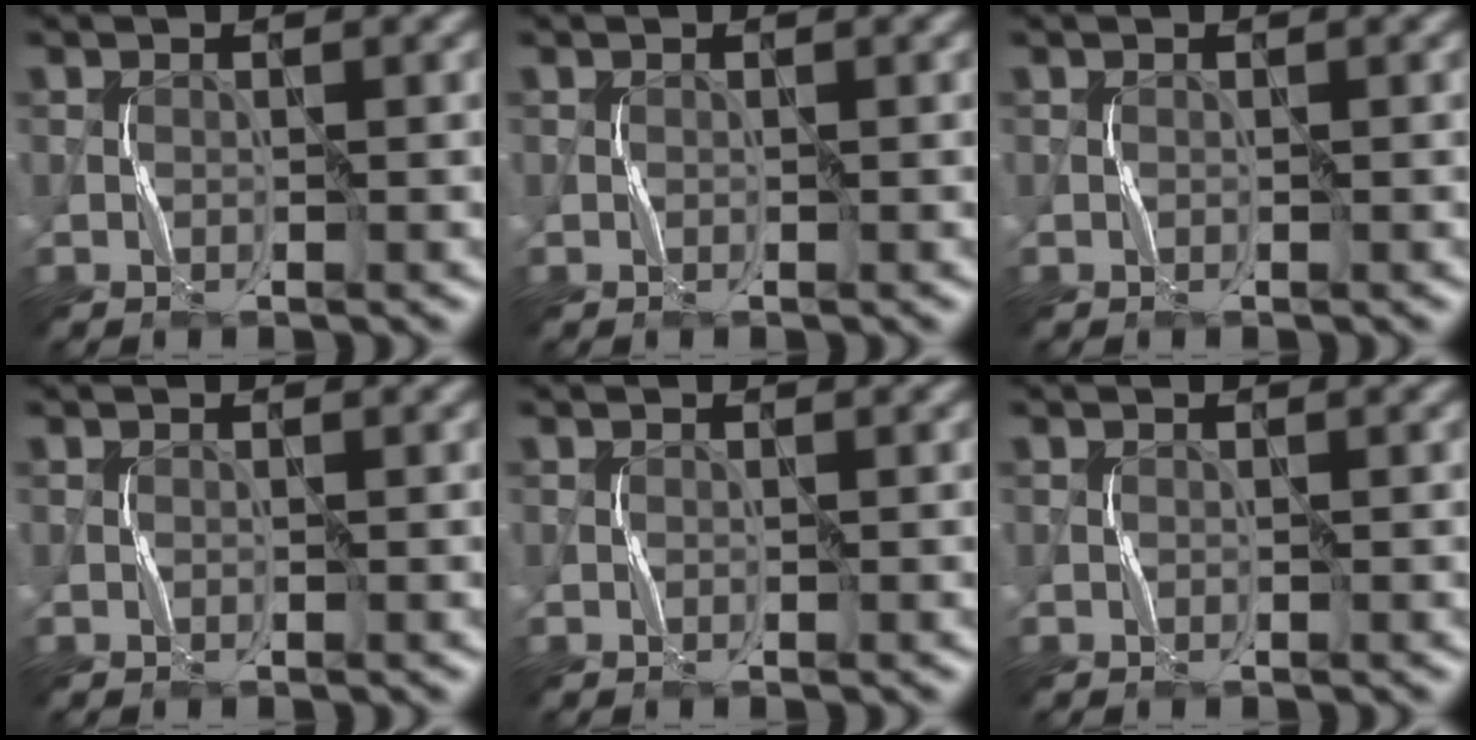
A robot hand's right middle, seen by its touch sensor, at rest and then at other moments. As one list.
[{"total": 0.0}, {"total": 0.0}, {"total": 0.0}, {"total": 0.0}, {"total": 0.0}]